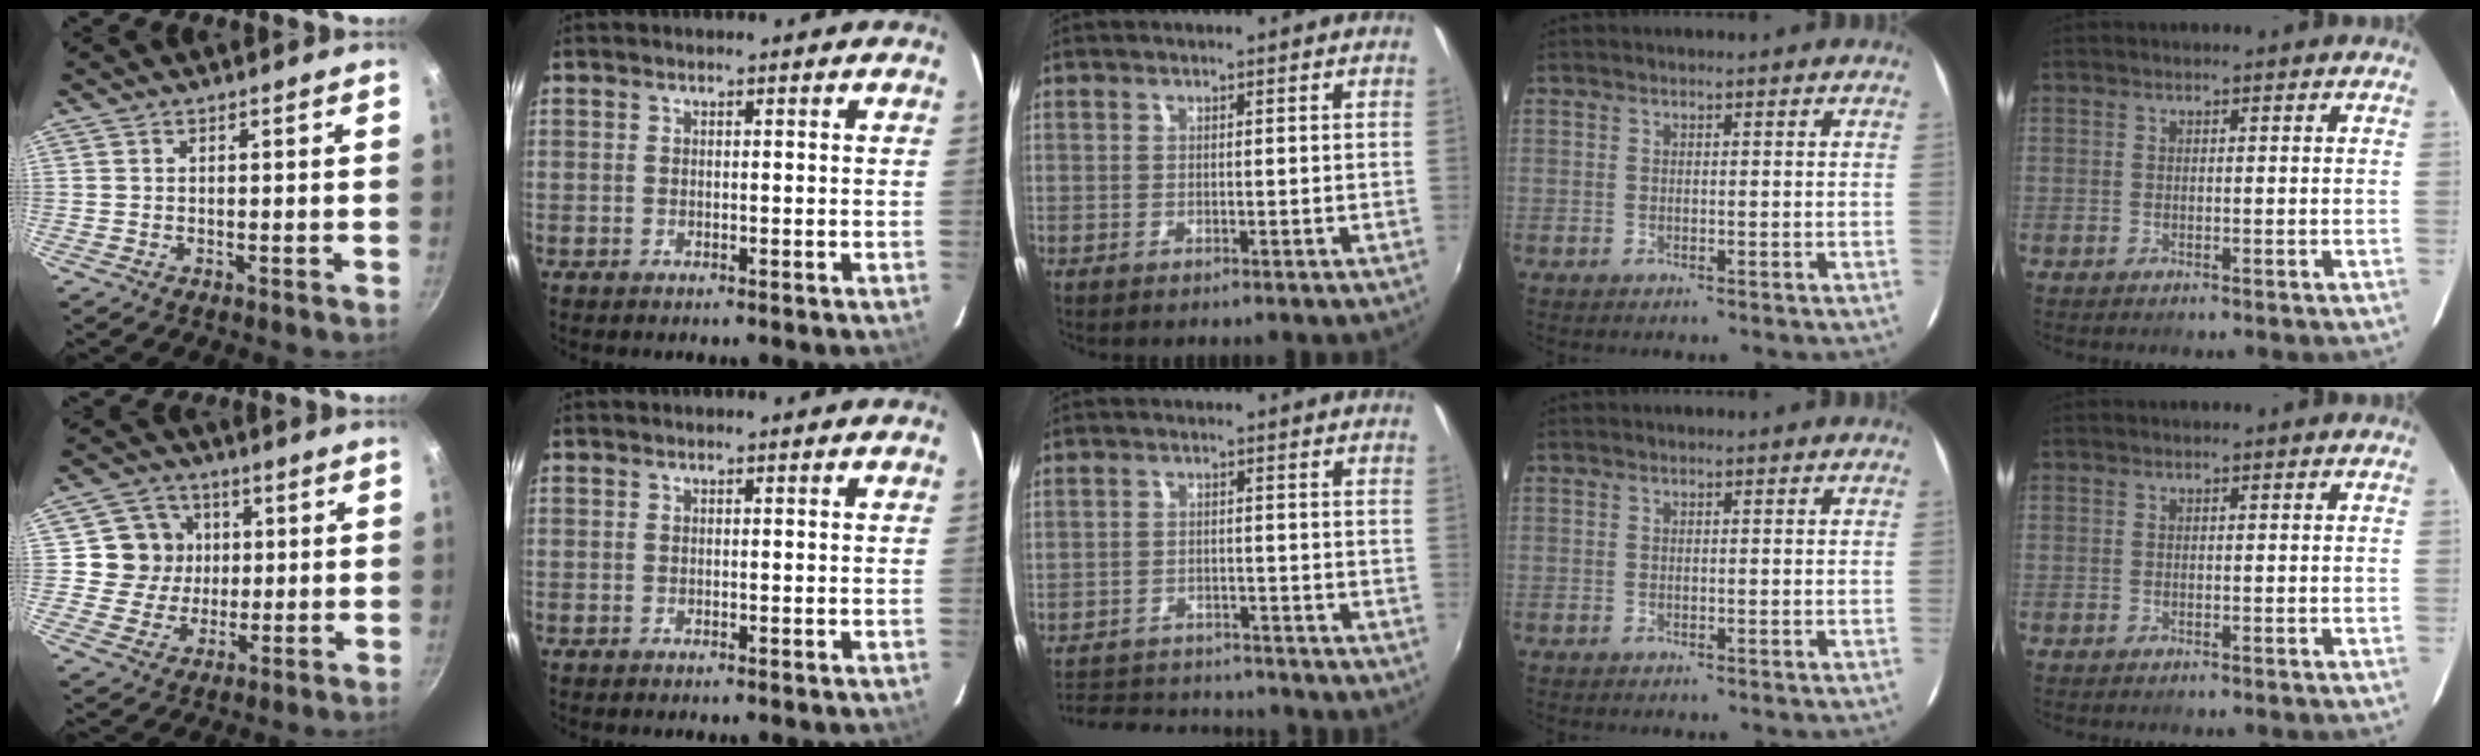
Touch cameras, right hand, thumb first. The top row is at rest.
{"thumb": {"total": 9.5, "force": [1.7, 9.1, 2.3], "torque": [-0.003, 0.001, 0.023]}, "middle": {"total": 12.8, "force": [-11.6, 4.1, 3.7], "torque": [-0.096, 0.012, -0.171]}}